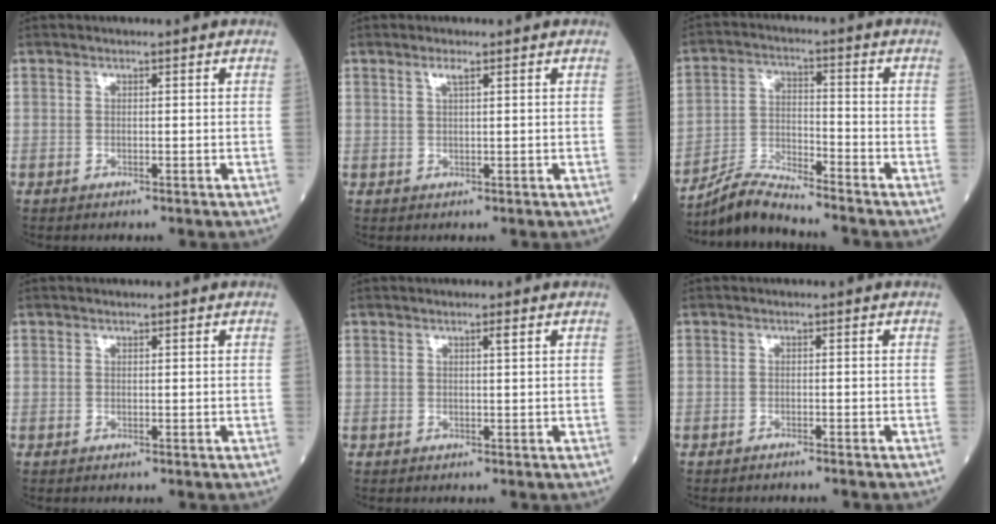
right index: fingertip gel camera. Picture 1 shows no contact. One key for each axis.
{"total": 1.4, "fx": 0.8, "fy": 0.0, "fz": 1.1, "tx": -0.024, "ty": 0.003, "tz": 0.015}
{"total": 6.9, "fx": -6.8, "fy": -0.5, "fz": 1.0, "tx": -0.026, "ty": -0.007, "tz": -0.128}
{"total": 0.0}
{"total": 0.8, "fx": 0.4, "fy": -0.1, "fz": 0.7, "tx": -0.013, "ty": -0.001, "tz": 0.008}
{"total": 2.1, "fx": -2.0, "fy": -0.2, "fz": 0.8, "tx": -0.013, "ty": 0.001, "tz": -0.023}